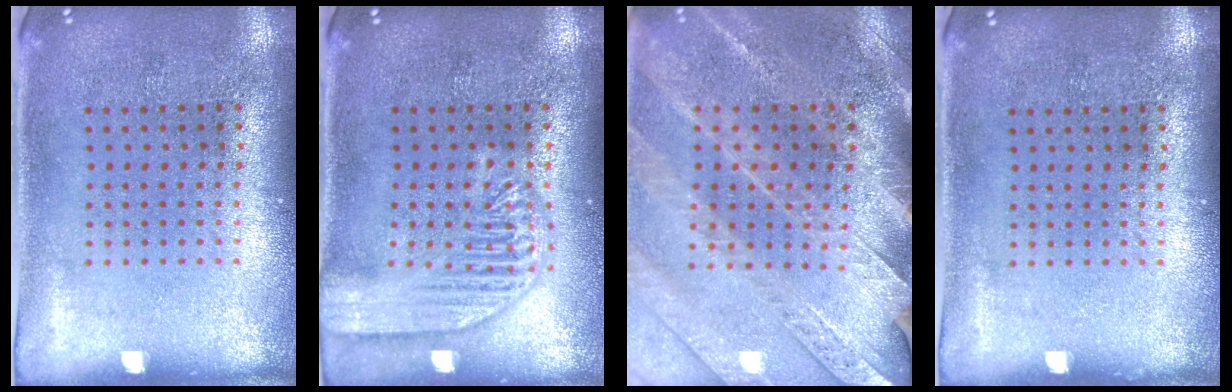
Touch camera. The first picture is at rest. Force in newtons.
{"total": 3.6, "press": 3.6, "slide": 0.5}
{"total": 2.9, "press": 2.8, "slide": 0.4}
{"total": 0.0}